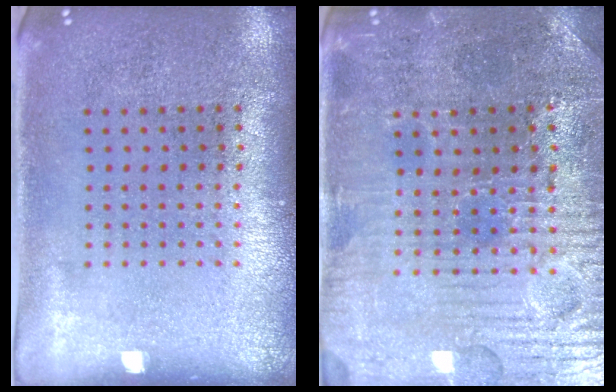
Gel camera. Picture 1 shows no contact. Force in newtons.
{"total": 3.6, "press": 3.6, "slide": 0.4}